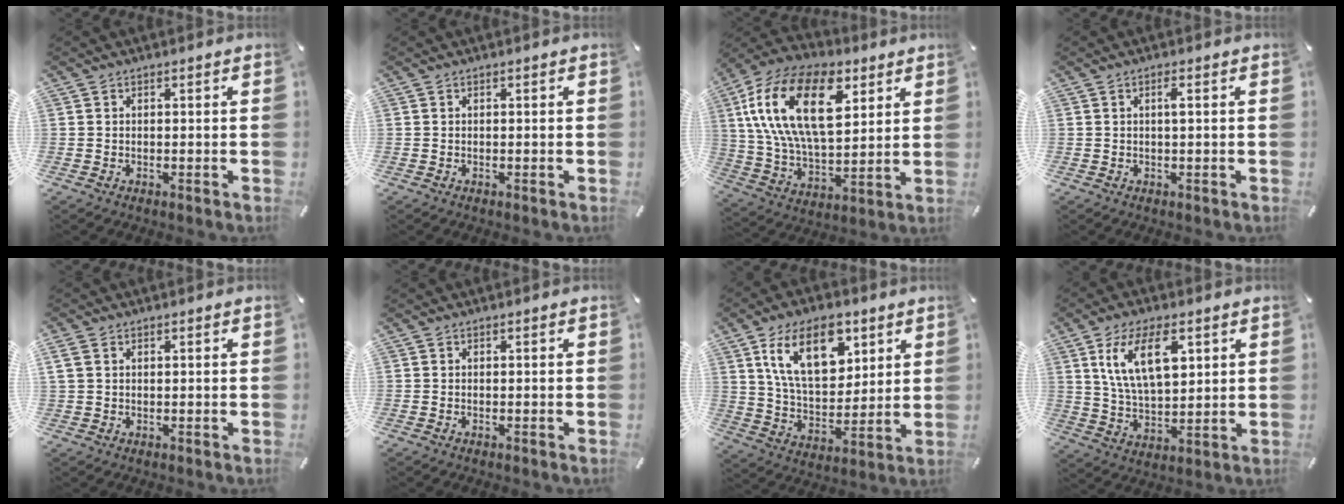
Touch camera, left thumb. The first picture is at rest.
{"total": 0.0}
{"total": 22.1, "force": [9.0, 12.3, 16.0], "torque": [-0.341, -0.022, 0.149]}
{"total": 1.7, "force": [0.3, 0.2, 1.7], "torque": [-0.034, 0.000, 0.003]}
{"total": 1.8, "force": [0.8, 1.3, 1.0], "torque": [-0.024, 0.002, 0.016]}
{"total": 0.0}
{"total": 17.2, "force": [8.1, 9.9, 11.5], "torque": [-0.200, -0.011, 0.143]}
{"total": 13.6, "force": [6.1, 6.8, 10.1], "torque": [-0.204, -0.008, 0.103]}